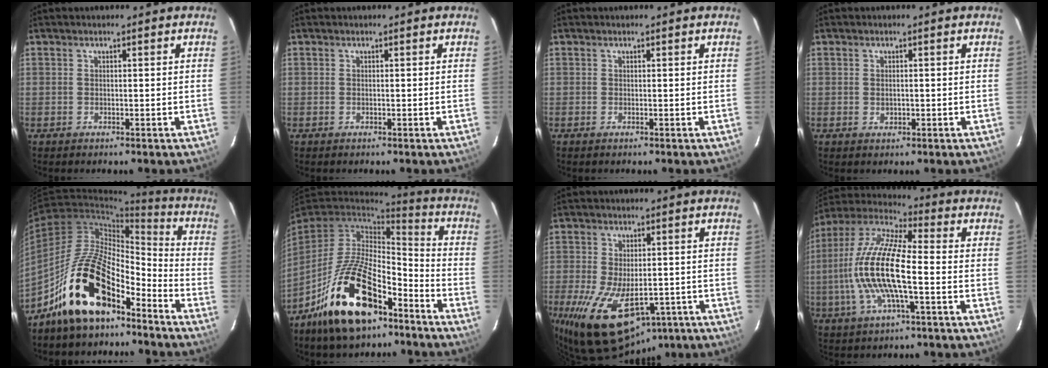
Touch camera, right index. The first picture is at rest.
{"total": 0.0}
{"total": 0.0}
{"total": 1.2, "force": [0.0, 0.9, 0.8], "torque": [-0.012, 0.000, 0.001]}
{"total": 18.3, "force": [-12.4, 7.6, 11.2], "torque": [-0.212, 0.025, -0.224]}
{"total": 20.3, "force": [-12.0, 9.1, 13.5], "torque": [-0.258, 0.004, -0.205]}
{"total": 18.7, "force": [-8.6, 10.1, 13.2], "torque": [-0.274, -0.038, -0.123]}
{"total": 17.7, "force": [-2.6, 4.6, 16.9], "torque": [-0.332, -0.002, -0.058]}